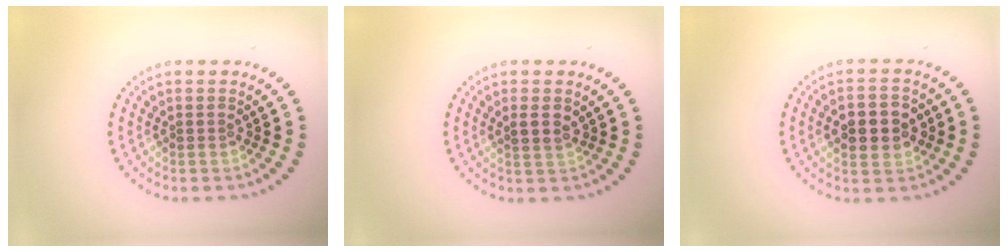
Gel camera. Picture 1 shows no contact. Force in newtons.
{"total": 1.0, "press": 0.9, "slide": 0.4}
{"total": 5.0, "press": 5.0, "slide": 0.2}